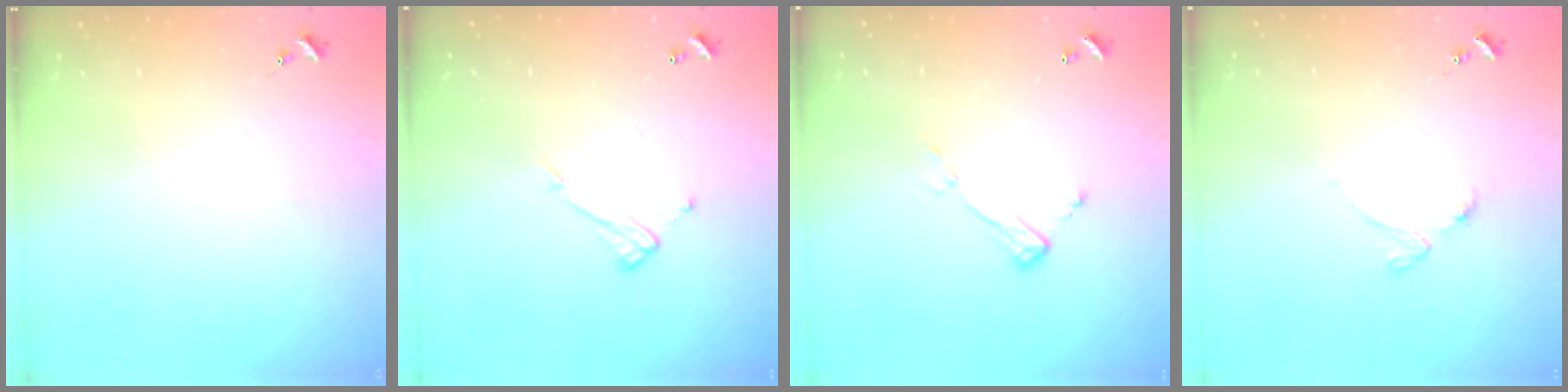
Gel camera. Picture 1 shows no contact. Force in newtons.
{"total": 8.2, "press": 8.1, "slide": 0.4}
{"total": 6.9, "press": 6.9, "slide": 0.4}
{"total": 4.0, "press": 3.9, "slide": 0.4}